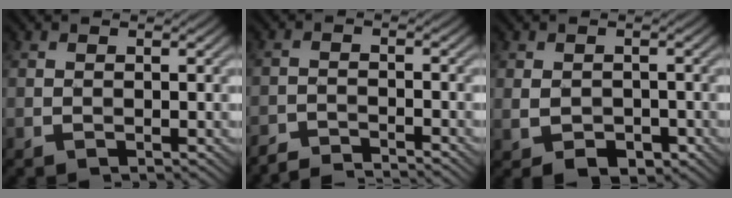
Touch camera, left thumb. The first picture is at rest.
{"total": 3.2, "force": [-3.1, 0.3, 0.8], "torque": [-0.007, -0.003, -0.064]}
{"total": 3.8, "force": [-1.4, 2.5, 2.4], "torque": [-0.046, -0.014, -0.023]}